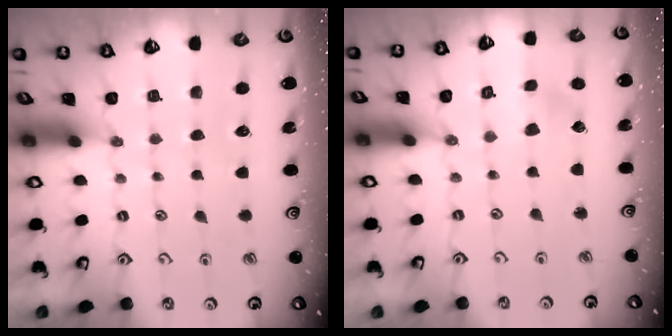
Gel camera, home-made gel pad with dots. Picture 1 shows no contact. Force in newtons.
{"total": 2.0, "press": 2.0, "slide": 0.1}